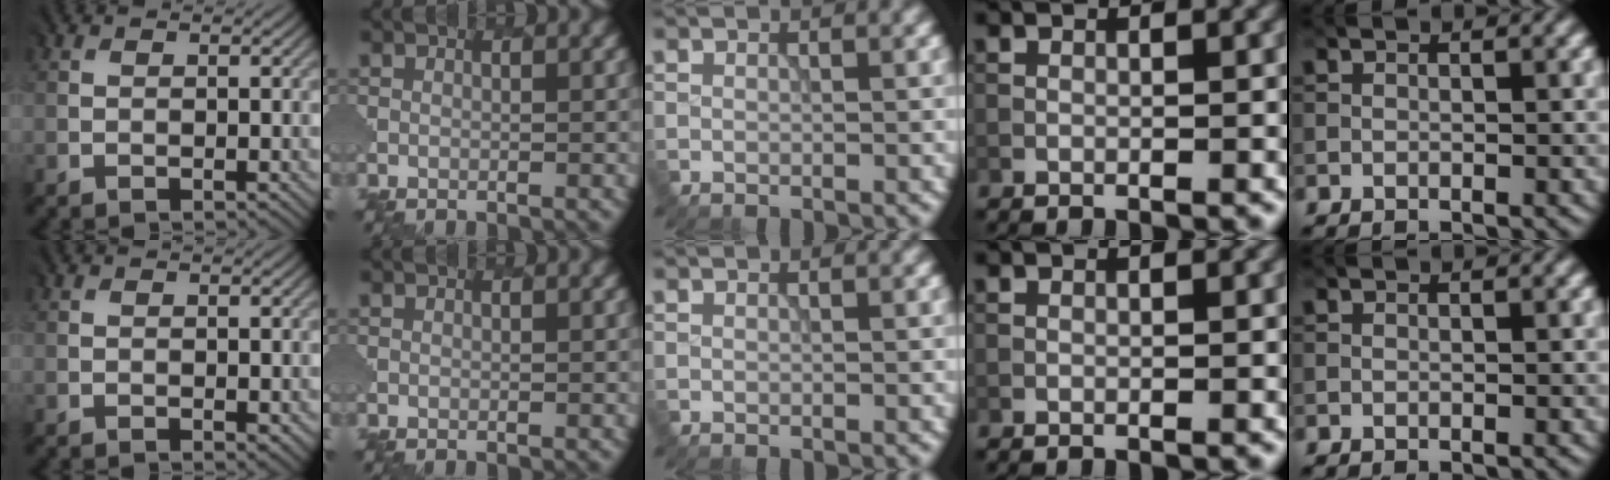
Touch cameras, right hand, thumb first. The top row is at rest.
{"thumb": {"total": 1.3, "force": [0.0, 0.6, 1.1], "torque": [-0.017, -0.004, 0.003]}}